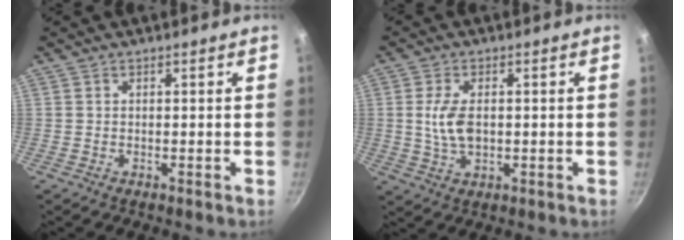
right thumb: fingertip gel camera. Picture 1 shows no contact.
{"total": 6.5, "force": [0.3, 3.7, 5.4], "torque": [-0.102, 0.001, 0.006]}